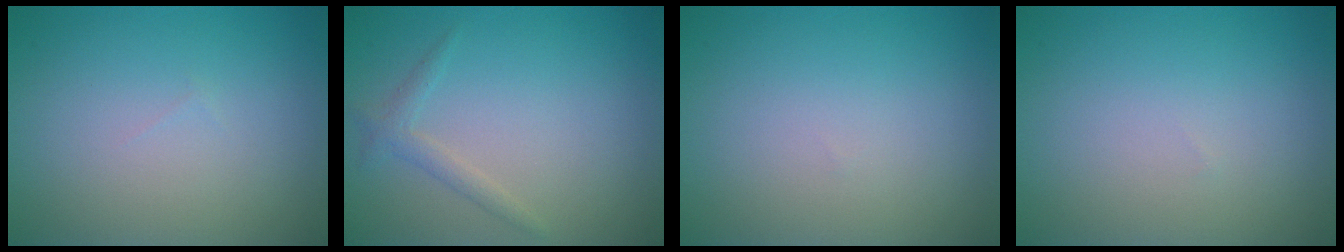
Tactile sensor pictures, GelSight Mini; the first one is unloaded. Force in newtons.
{"total": 1.4, "press": 1.4, "slide": 0.1}
{"total": 0.0}
{"total": 0.0}